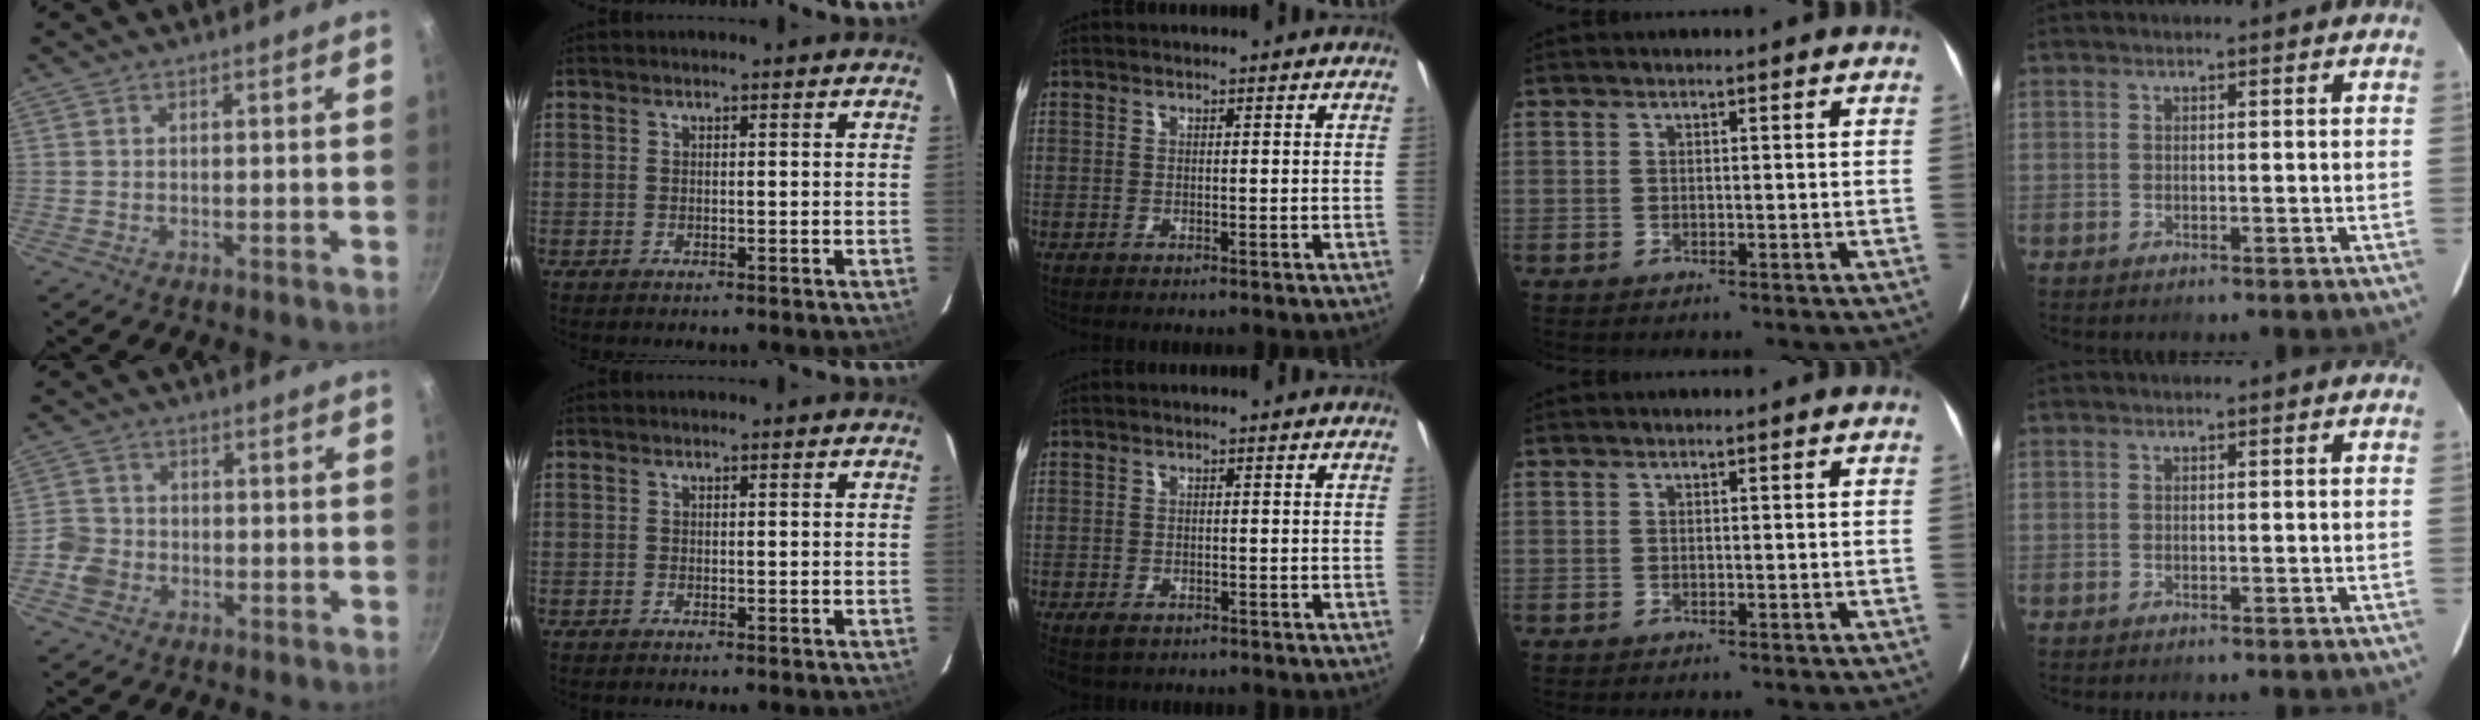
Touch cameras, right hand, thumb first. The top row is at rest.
{"thumb": {"total": 4.8, "force": [-1.9, 4.1, 1.6], "torque": [-0.017, 0.021, -0.043]}, "middle": {"total": 3.2, "force": [-2.2, 1.7, 1.5], "torque": [-0.035, -0.012, -0.036]}}